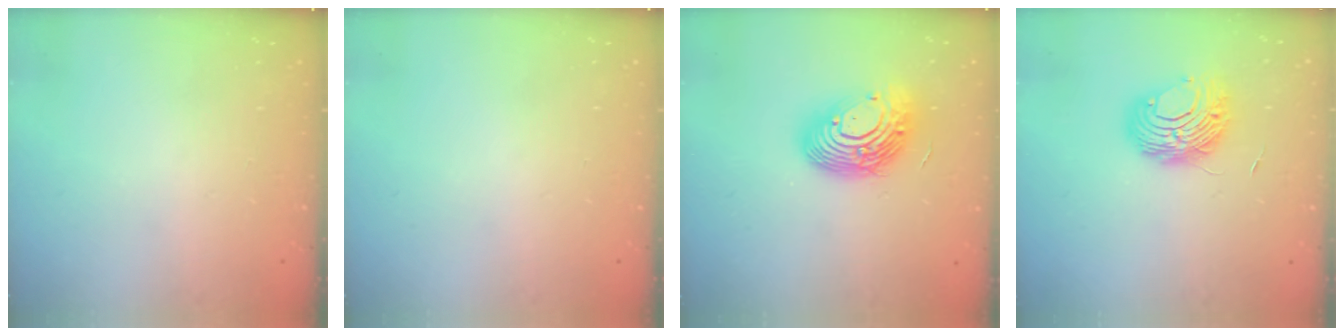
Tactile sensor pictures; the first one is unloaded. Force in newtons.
{"total": 0.0}
{"total": 15.5, "press": 15.5, "slide": 1.4}
{"total": 9.2, "press": 9.2, "slide": 0.5}